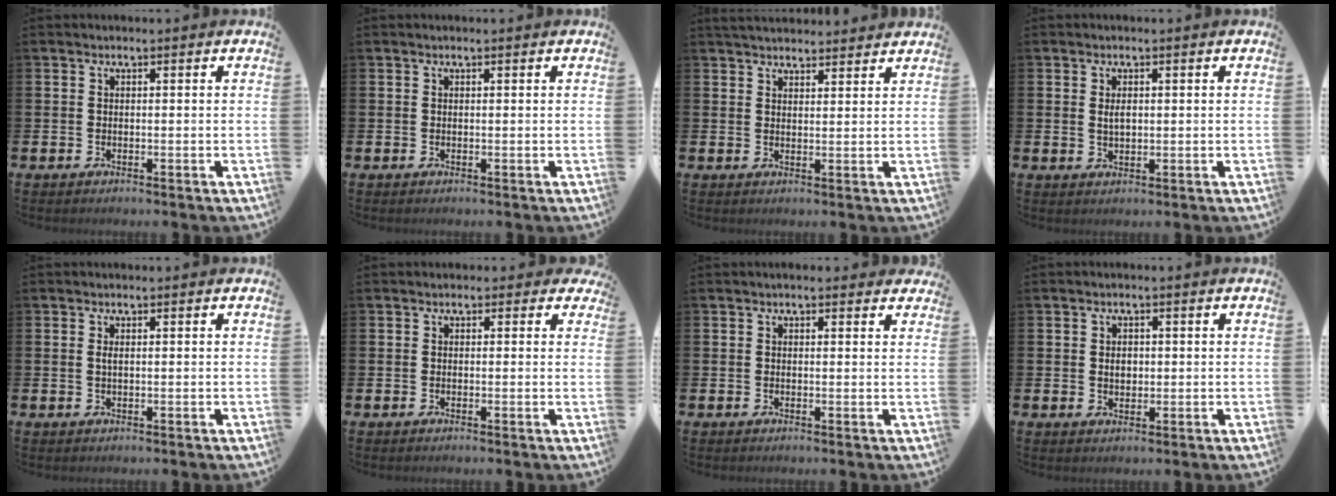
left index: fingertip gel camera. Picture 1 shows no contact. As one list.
[{"total": 0.0}, {"total": 3.5, "force": [3.4, 0.6, 0.4], "torque": [-0.010, -0.016, 0.064]}, {"total": 1.4, "force": [0.4, 0.7, 1.1], "torque": [-0.016, 0.001, 0.005]}, {"total": 0.8, "force": [0.2, 0.2, 0.7], "torque": [-0.014, 0.002, 0.002]}, {"total": 0.8, "force": [0.1, 0.8, 0.2], "torque": [-0.001, 0.012, -0.001]}, {"total": 1.1, "force": [0.9, 0.5, 0.3], "torque": [-0.004, 0.007, 0.016]}, {"total": 1.8, "force": [0.3, 1.4, 1.2], "torque": [-0.009, 0.002, 0.000]}]